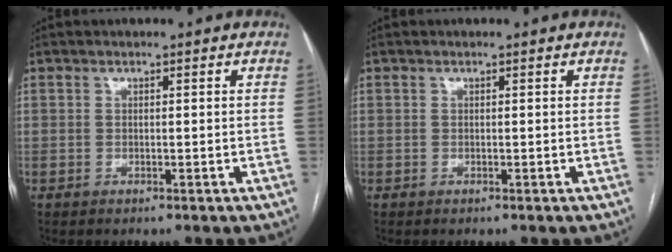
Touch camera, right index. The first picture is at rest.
{"total": 0.0}